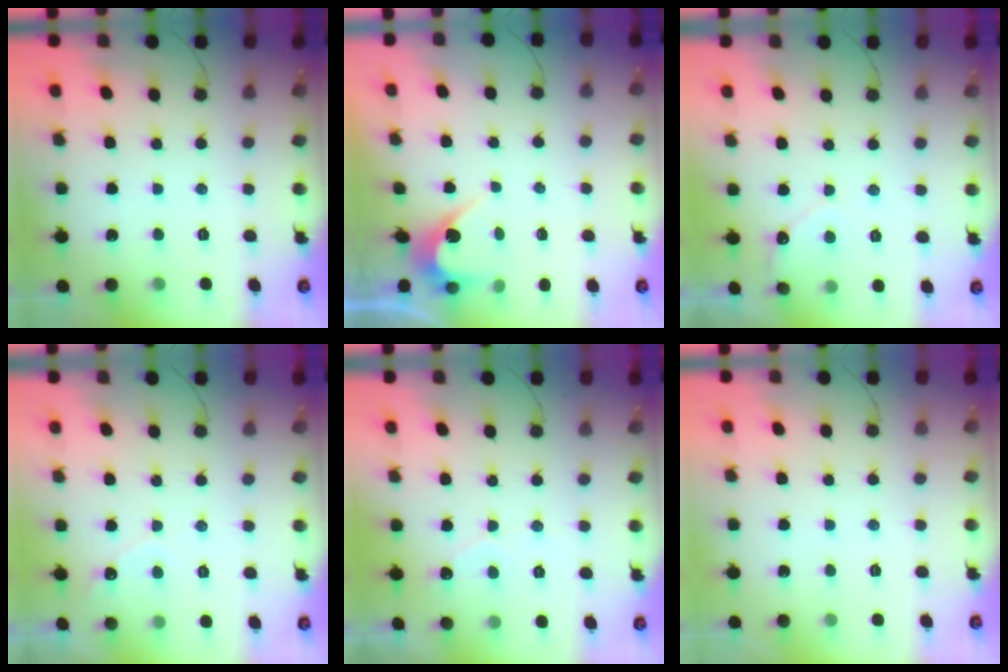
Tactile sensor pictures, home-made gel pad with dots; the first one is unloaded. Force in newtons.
{"total": 2.8, "press": 2.8, "slide": 0.1}
{"total": 4.5, "press": 4.5, "slide": 0.4}
{"total": 2.5, "press": 2.5, "slide": 0.1}
{"total": 2.9, "press": 2.9, "slide": 0.2}
{"total": 0.0}